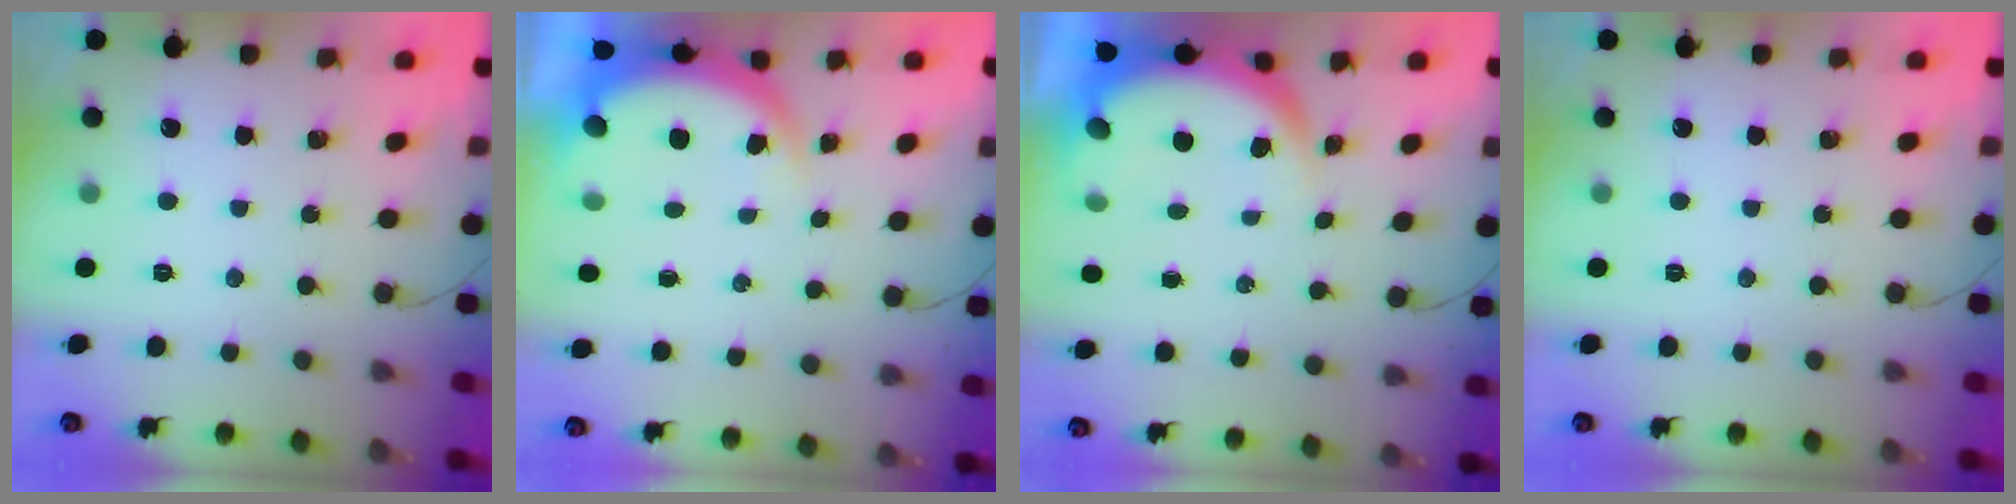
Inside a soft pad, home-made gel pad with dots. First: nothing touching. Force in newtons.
{"total": 5.2, "press": 5.2, "slide": 0.5}
{"total": 6.3, "press": 6.3, "slide": 0.9}
{"total": 0.0}